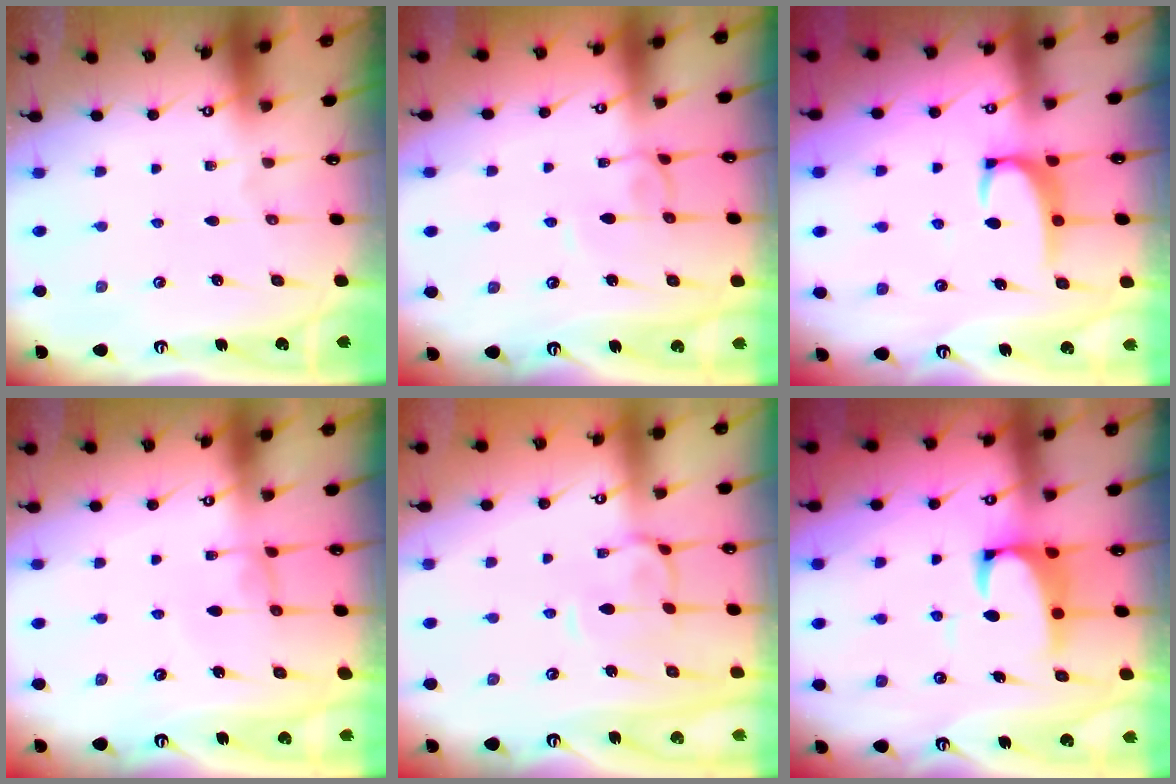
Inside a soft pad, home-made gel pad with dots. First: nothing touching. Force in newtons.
{"total": 2.6, "press": 2.6, "slide": 0.2}
{"total": 3.0, "press": 3.0, "slide": 0.5}
{"total": 0.0}
{"total": 0.8, "press": 0.4, "slide": 0.7}
{"total": 3.7, "press": 3.6, "slide": 1.0}